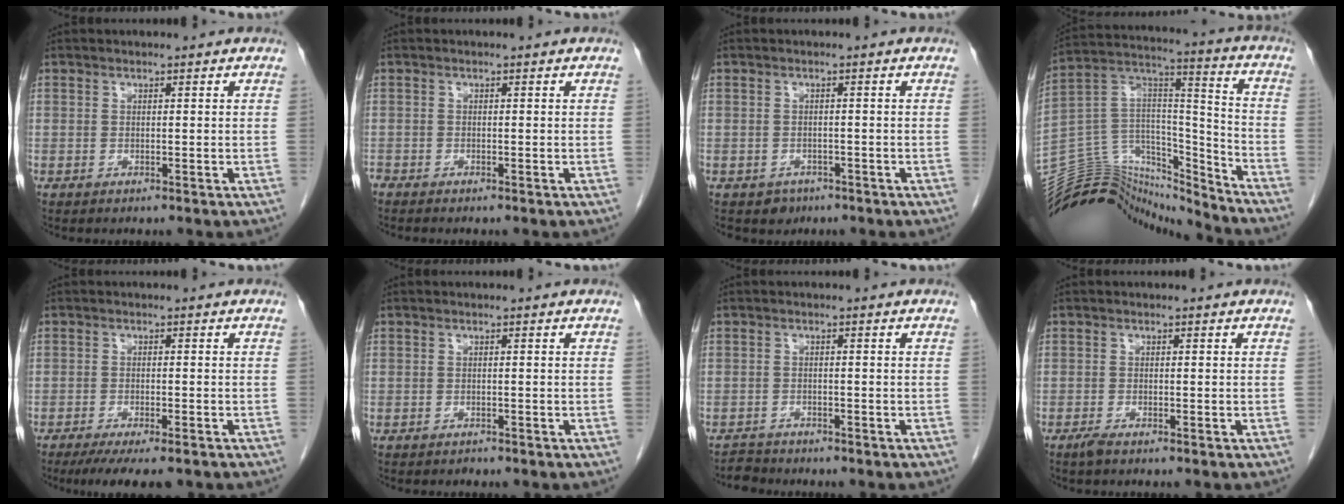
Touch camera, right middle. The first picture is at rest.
{"total": 1.2, "force": [-1.1, 0.2, 0.1], "torque": [-0.006, -0.002, -0.023]}
{"total": 2.2, "force": [-1.3, 1.8, 0.2], "torque": [-0.007, 0.007, -0.015]}
{"total": 18.1, "force": [-17.3, 4.9, 1.8], "torque": [-0.028, 0.089, -0.290]}
{"total": 8.2, "force": [-6.3, 1.6, 4.9], "torque": [-0.066, -0.014, -0.095]}
{"total": 0.5, "force": [-0.5, 0.2, 0.0], "torque": [-0.008, -0.001, -0.009]}
{"total": 2.1, "force": [-1.9, 0.5, -0.6], "torque": [0.011, -0.005, -0.035]}
{"total": 1.1, "force": [-0.9, 0.1, 0.7], "torque": [-0.021, -0.003, -0.018]}